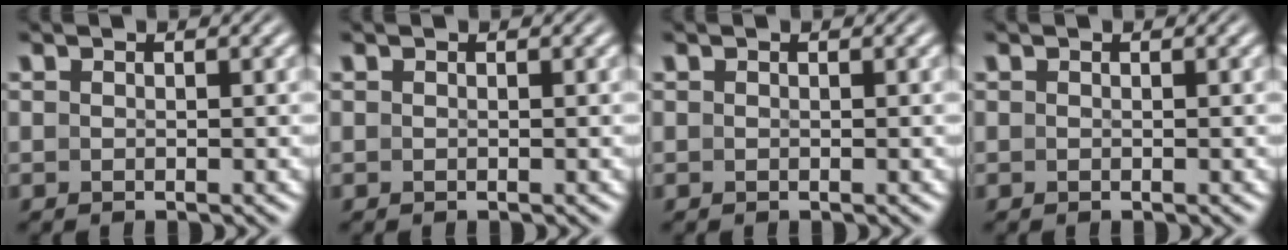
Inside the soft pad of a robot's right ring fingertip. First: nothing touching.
{"total": 0.0}
{"total": 0.0}
{"total": 0.0}